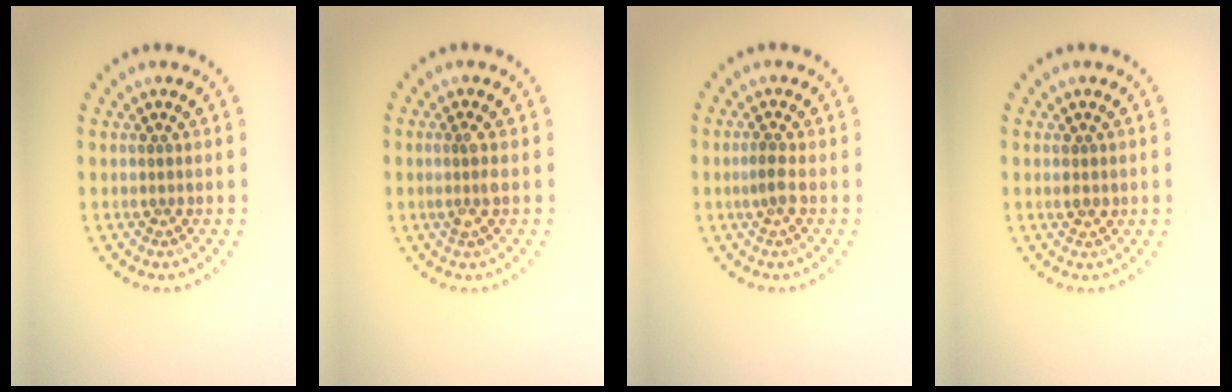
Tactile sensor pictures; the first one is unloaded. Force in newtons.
{"total": 1.4, "press": 1.3, "slide": 0.7}
{"total": 1.1, "press": 1.0, "slide": 0.5}
{"total": 1.0, "press": 1.0, "slide": 0.1}